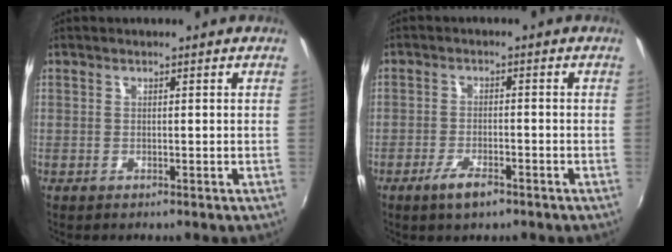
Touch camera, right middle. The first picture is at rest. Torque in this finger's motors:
{"motor_torque": [0.78, -0.71, 0.06, 0.02]}